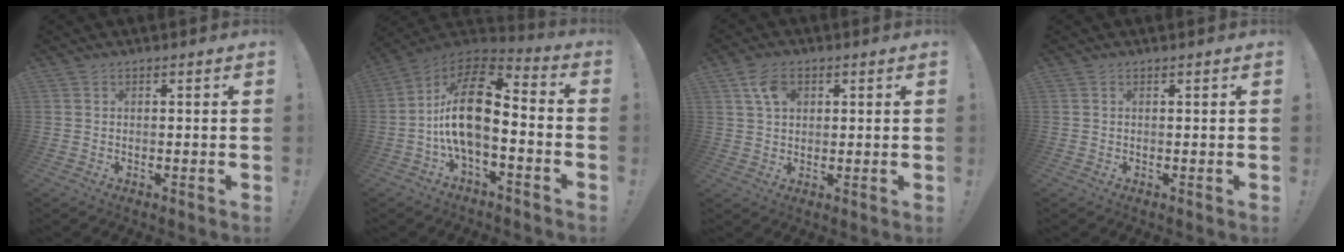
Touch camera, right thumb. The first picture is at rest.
{"total": 17.6, "force": [-1.9, 8.7, 15.2], "torque": [-0.283, 0.020, -0.030]}
{"total": 6.8, "force": [2.7, 4.8, 4.1], "torque": [-0.064, -0.002, 0.052]}
{"total": 0.0}